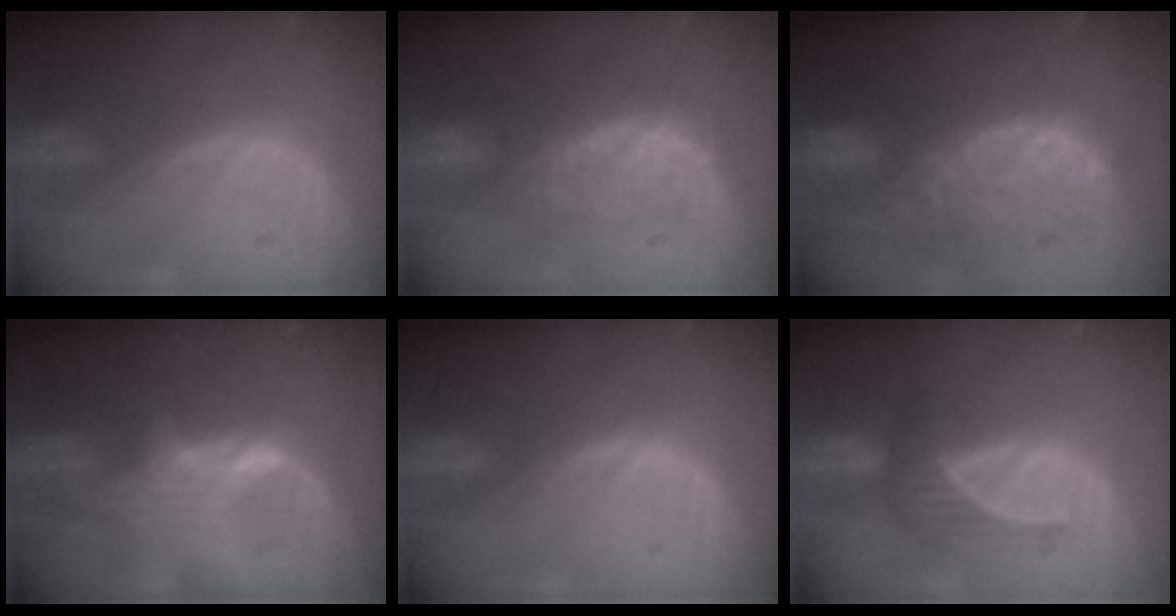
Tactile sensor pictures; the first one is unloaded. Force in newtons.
{"total": 7.7, "press": 7.4, "slide": 1.9}
{"total": 11.3, "press": 9.6, "slide": 5.8}
{"total": 3.3, "press": 3.3, "slide": 0.4}
{"total": 0.5, "press": 0.5, "slide": 0.1}
{"total": 3.8, "press": 3.8, "slide": 0.8}